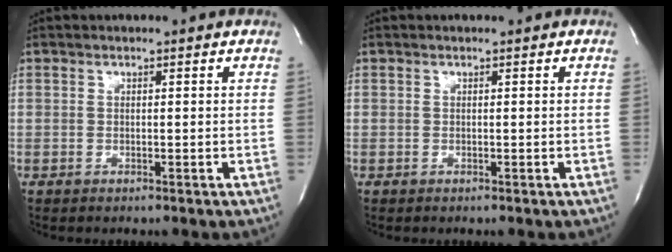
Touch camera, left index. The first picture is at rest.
{"total": 0.0}